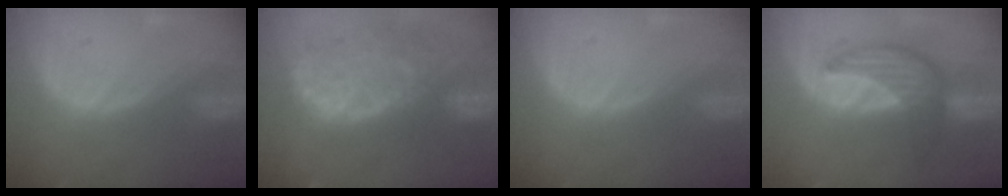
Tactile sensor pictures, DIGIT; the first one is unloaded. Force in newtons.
{"total": 13.8, "press": 11.3, "slide": 7.9}
{"total": 0.0}
{"total": 7.1, "press": 7.1, "slide": 0.1}